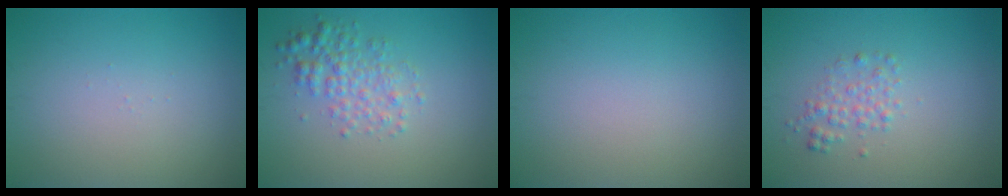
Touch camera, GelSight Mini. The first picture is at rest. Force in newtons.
{"total": 2.9, "press": 2.9, "slide": 0.0}
{"total": 0.0}
{"total": 1.8, "press": 1.8, "slide": 0.0}